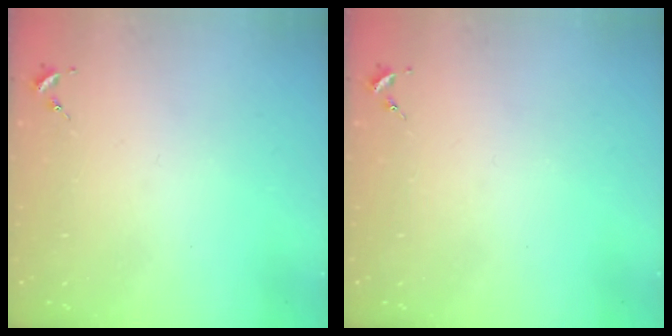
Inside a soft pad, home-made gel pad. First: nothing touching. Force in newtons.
{"total": 0.0}